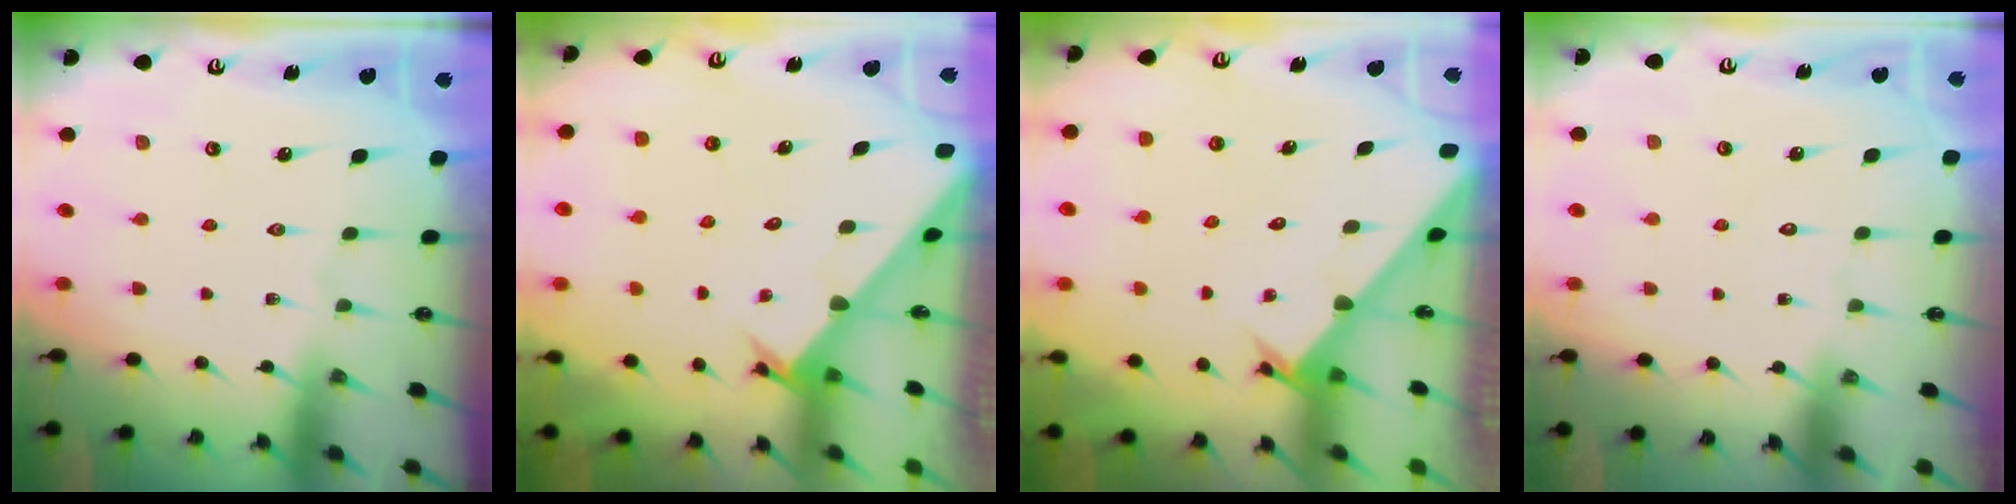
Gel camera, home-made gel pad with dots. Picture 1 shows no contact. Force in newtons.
{"total": 2.2, "press": 2.2, "slide": 0.1}
{"total": 2.5, "press": 2.5, "slide": 0.1}
{"total": 1.6, "press": 1.6, "slide": 0.1}